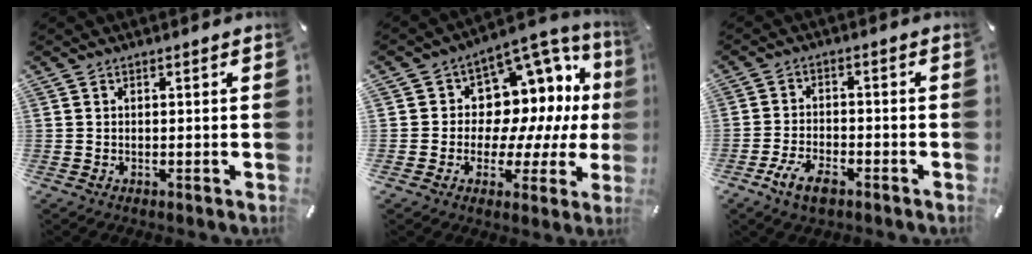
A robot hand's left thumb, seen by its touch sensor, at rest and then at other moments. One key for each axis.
{"total": 10.8, "fx": 3.0, "fy": 9.1, "fz": 4.9, "tx": -0.055, "ty": -0.059, "tz": 0.060}
{"total": 6.6, "fx": -3.8, "fy": 3.4, "fz": 4.2, "tx": -0.096, "ty": 0.012, "tz": -0.074}